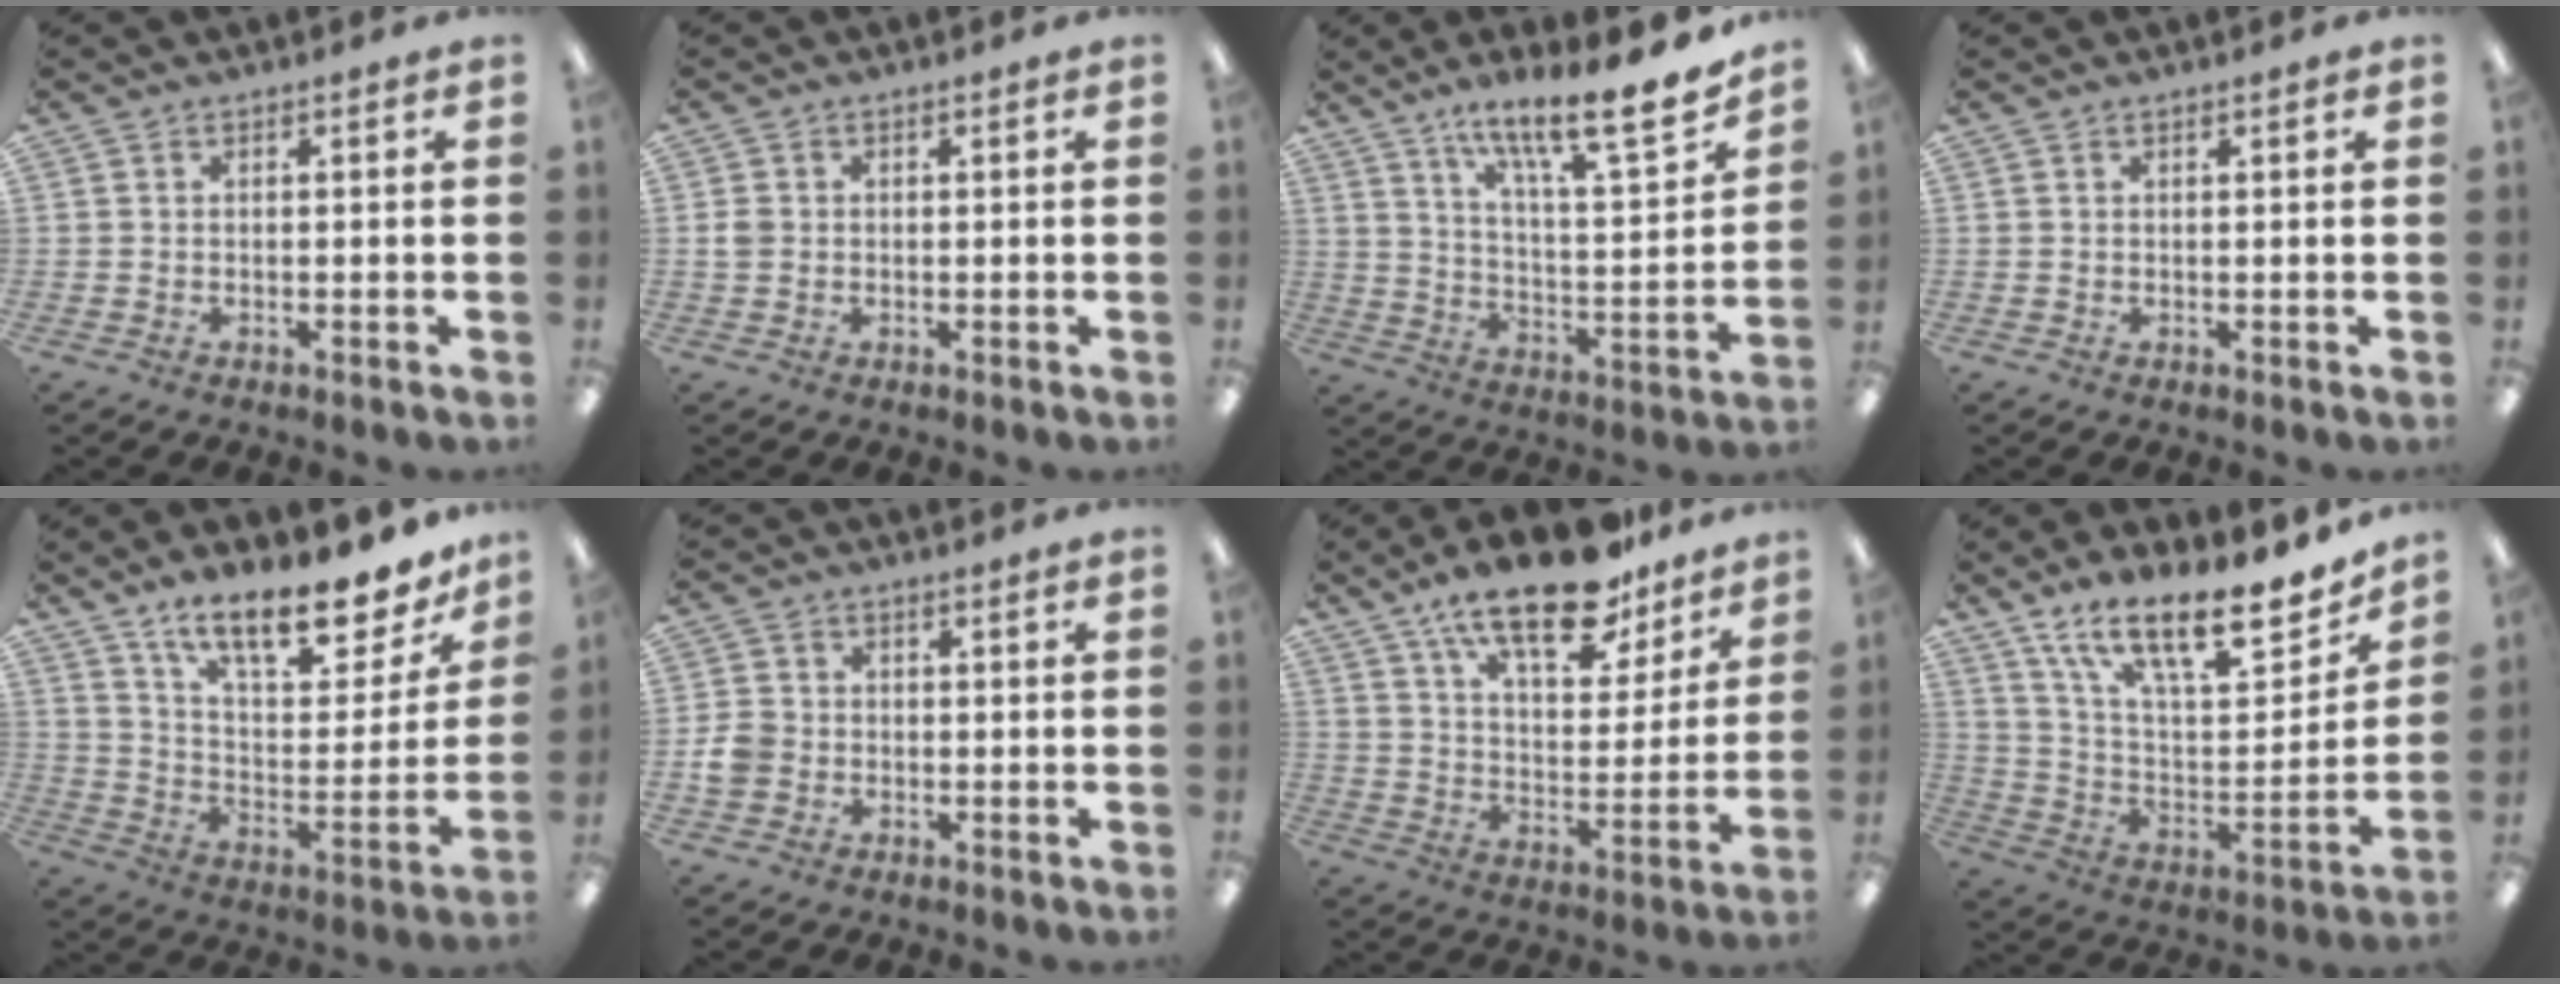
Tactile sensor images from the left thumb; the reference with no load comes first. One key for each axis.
{"total": 1.9, "fx": 0.1, "fy": 1.7, "fz": 0.9, "tx": -0.017, "ty": 0.005, "tz": 0.000}
{"total": 16.6, "fx": 13.4, "fy": 2.9, "fz": 9.4, "tx": -0.146, "ty": -0.097, "tz": 0.218}
{"total": 0.7, "fx": 0.5, "fy": 0.1, "fz": 0.5, "tx": -0.010, "ty": 0.002, "tz": 0.008}
{"total": 18.2, "fx": 13.6, "fy": 6.2, "fz": 10.2, "tx": -0.151, "ty": -0.097, "tz": 0.232}
{"total": 4.1, "fx": -0.9, "fy": 3.6, "fz": 1.6, "tx": -0.026, "ty": 0.010, "tz": -0.014}
{"total": 19.5, "fx": 14.0, "fy": 7.5, "fz": 11.2, "tx": -0.181, "ty": -0.078, "tz": 0.239}
{"total": 19.9, "fx": 14.9, "fy": 6.2, "fz": 11.5, "tx": -0.189, "ty": -0.103, "tz": 0.257}